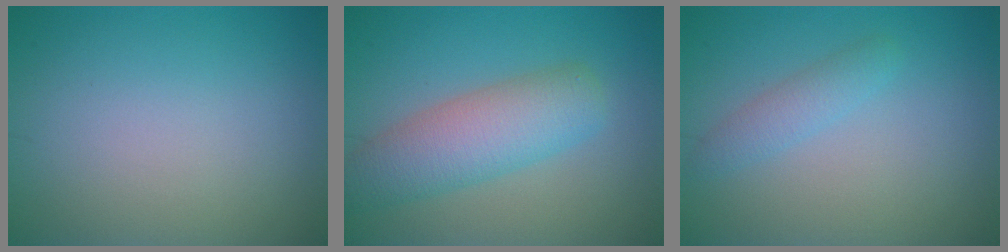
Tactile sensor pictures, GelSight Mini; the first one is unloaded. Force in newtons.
{"total": 5.6, "press": 5.6, "slide": 0.4}
{"total": 1.8, "press": 1.8, "slide": 0.1}